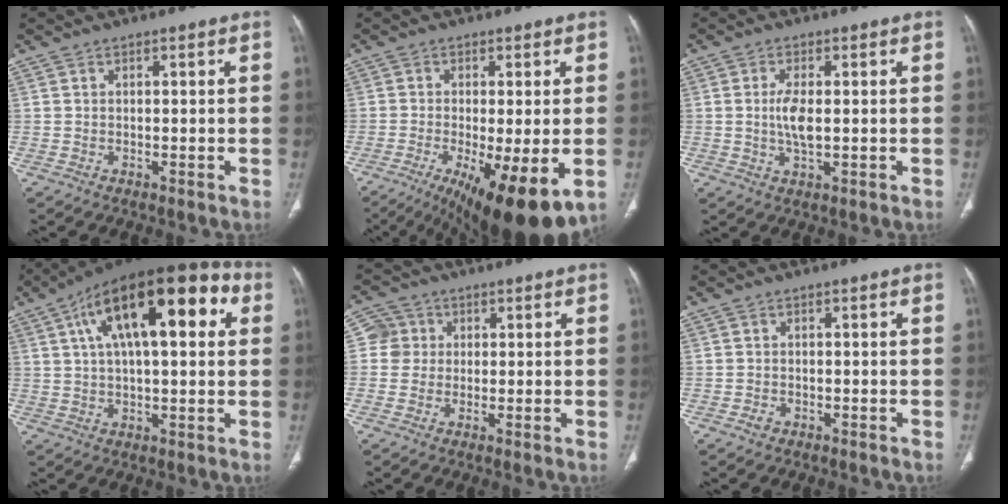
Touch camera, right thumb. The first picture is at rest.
{"total": 15.2, "force": [-5.7, 3.9, 13.6], "torque": [-0.193, -0.027, -0.079]}
{"total": 4.7, "force": [0.2, 1.8, 4.3], "torque": [-0.094, -0.006, 0.005]}
{"total": 23.6, "force": [7.6, 9.6, 20.1], "torque": [-0.307, 0.029, 0.113]}
{"total": 4.2, "force": [0.7, 4.1, 0.2], "torque": [0.026, 0.006, 0.008]}
{"total": 1.1, "force": [-0.6, 0.9, 0.4], "torque": [-0.008, 0.005, -0.008]}